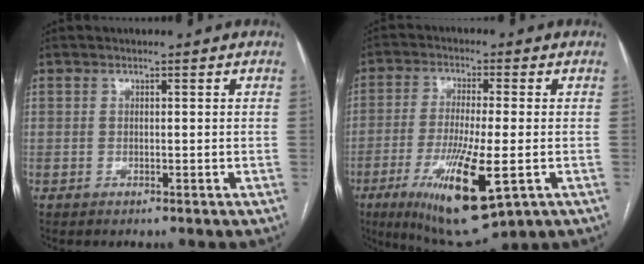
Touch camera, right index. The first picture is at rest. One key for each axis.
{"total": 14.2, "fx": -5.1, "fy": 2.4, "fz": 13.0, "tx": -0.242, "ty": -0.039, "tz": -0.080}